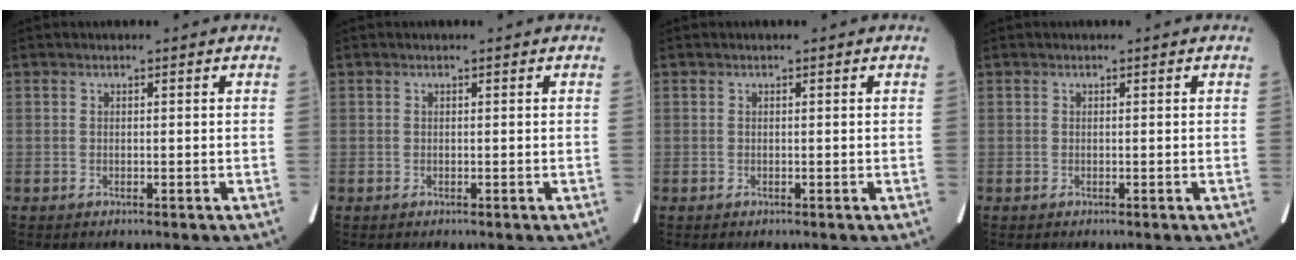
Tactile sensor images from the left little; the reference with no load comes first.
{"total": 0.0}
{"total": 0.0}
{"total": 0.0}